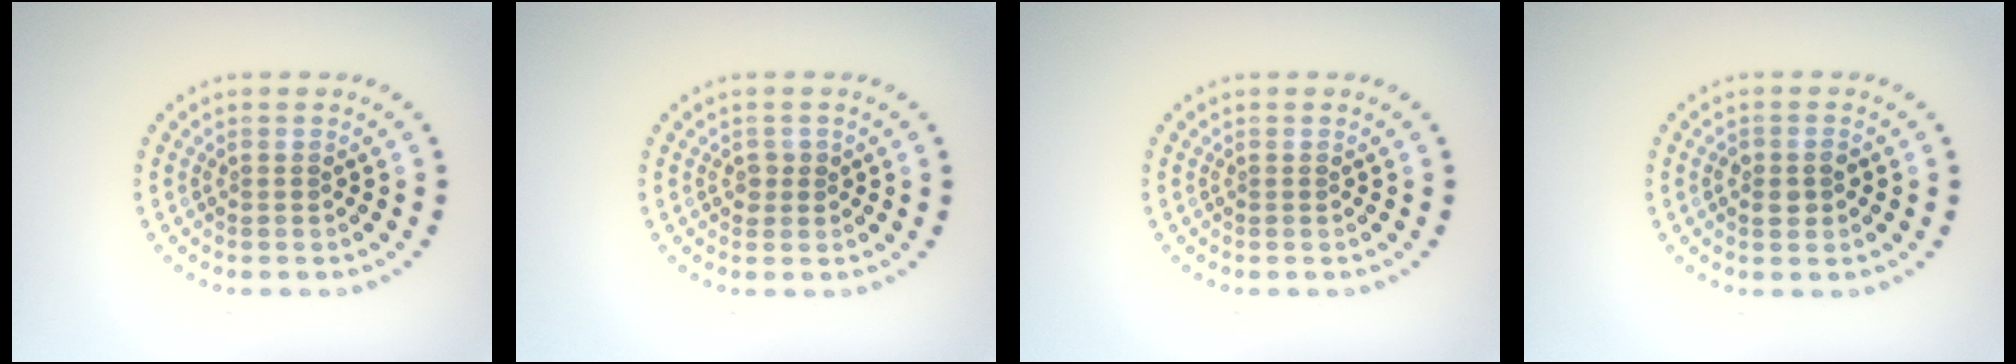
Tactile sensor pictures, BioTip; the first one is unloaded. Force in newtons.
{"total": 1.0, "press": 0.9, "slide": 0.3}
{"total": 0.0}
{"total": 1.6, "press": 1.5, "slide": 0.2}